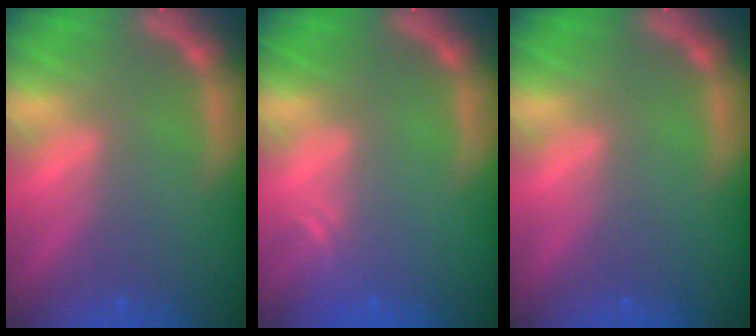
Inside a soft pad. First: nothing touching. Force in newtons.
{"total": 1.5}
{"total": 0.0}